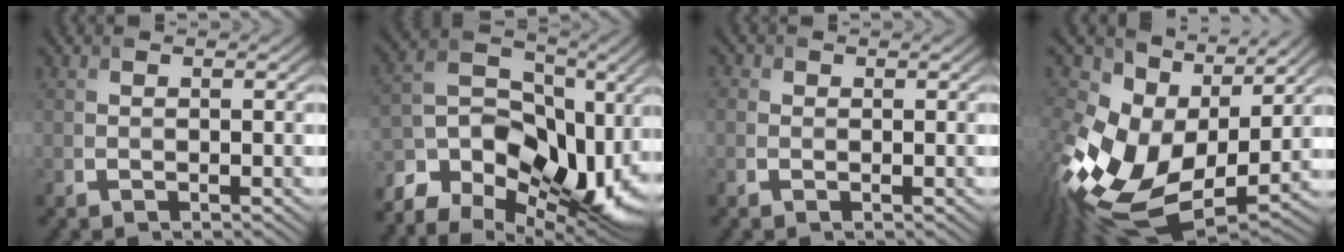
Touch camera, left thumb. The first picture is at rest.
{"total": 16.8, "force": [-7.8, 10.6, 10.3], "torque": [-0.222, -0.017, -0.126]}
{"total": 1.4, "force": [0.2, 1.3, 0.5], "torque": [-0.012, 0.000, 0.004]}
{"total": 16.5, "force": [0.4, 11.2, 12.2], "torque": [-0.261, -0.015, 0.035]}